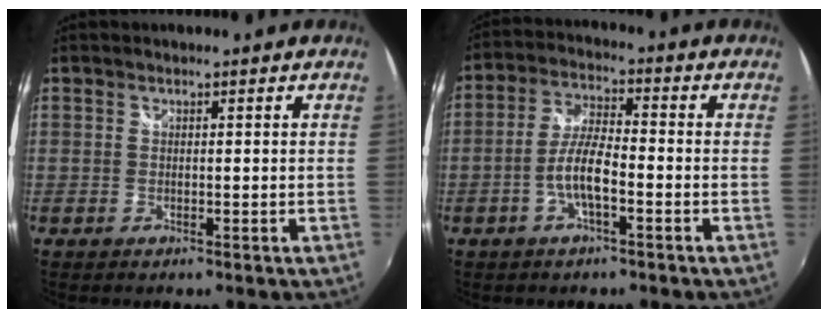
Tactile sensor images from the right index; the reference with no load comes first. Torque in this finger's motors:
{"motor_torque": [0.25, -0.13, 0.38, 0.08]}